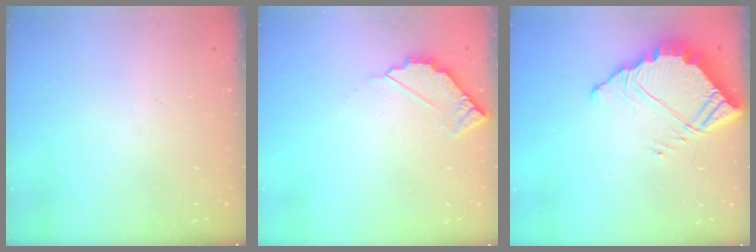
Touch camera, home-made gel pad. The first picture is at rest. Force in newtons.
{"total": 3.7, "press": 3.7, "slide": 0.3}
{"total": 8.9, "press": 8.9, "slide": 0.6}